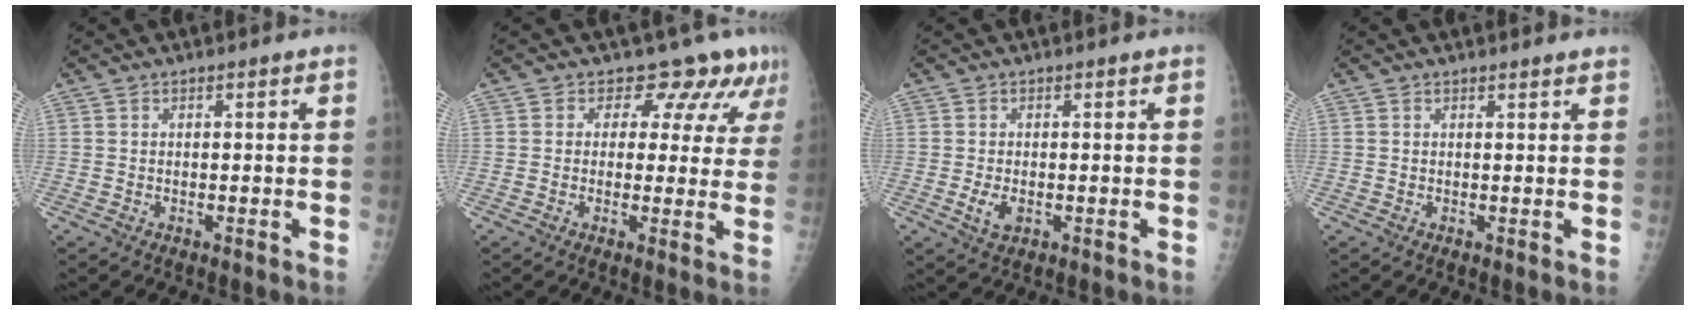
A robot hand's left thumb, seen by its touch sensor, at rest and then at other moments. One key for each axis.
{"total": 8.2, "fx": 6.2, "fy": 4.7, "fz": 2.5, "tx": 0.010, "ty": -0.027, "tz": 0.054}
{"total": 3.1, "fx": -0.6, "fy": 1.8, "fz": 2.4, "tx": -0.048, "ty": -0.004, "tz": -0.007}
{"total": 1.4, "fx": 1.3, "fy": 0.0, "fz": 0.3, "tx": -0.002, "ty": -0.006, "tz": 0.014}